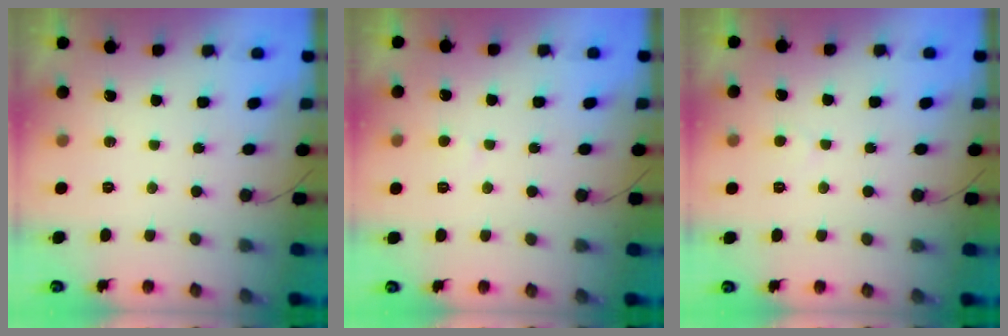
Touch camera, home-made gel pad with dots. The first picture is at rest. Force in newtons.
{"total": 3.6, "press": 3.6, "slide": 0.3}
{"total": 2.3, "press": 2.3, "slide": 0.2}